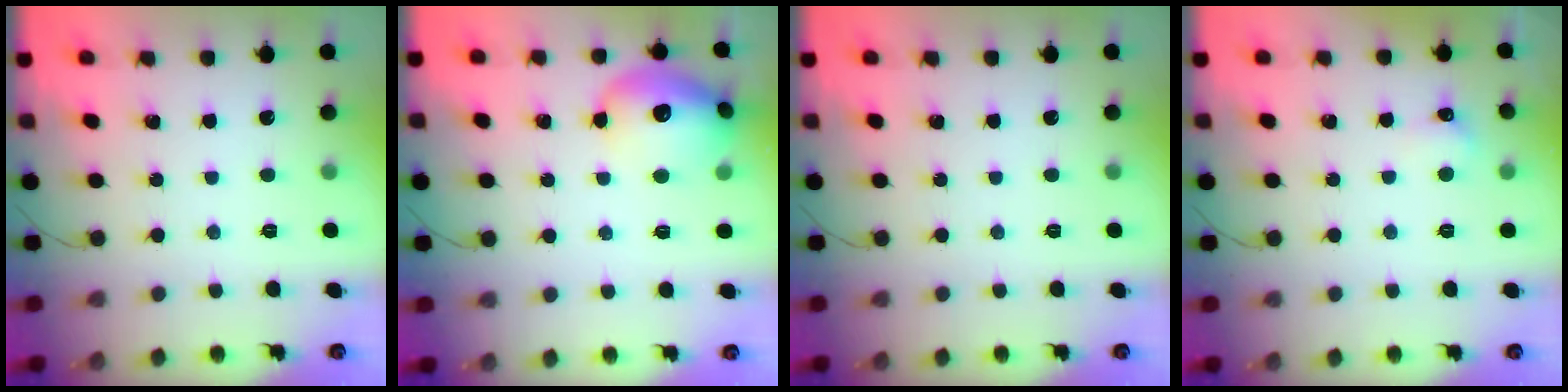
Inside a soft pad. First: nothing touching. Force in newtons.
{"total": 15.1, "press": 15.0, "slide": 1.6}
{"total": 0.0}
{"total": 3.9, "press": 3.7, "slide": 1.1}